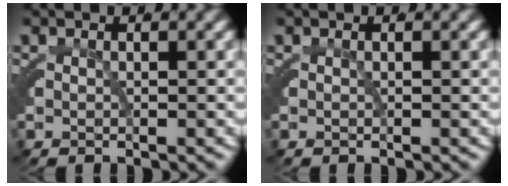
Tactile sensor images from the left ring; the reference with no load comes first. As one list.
[{"total": 0.0}]